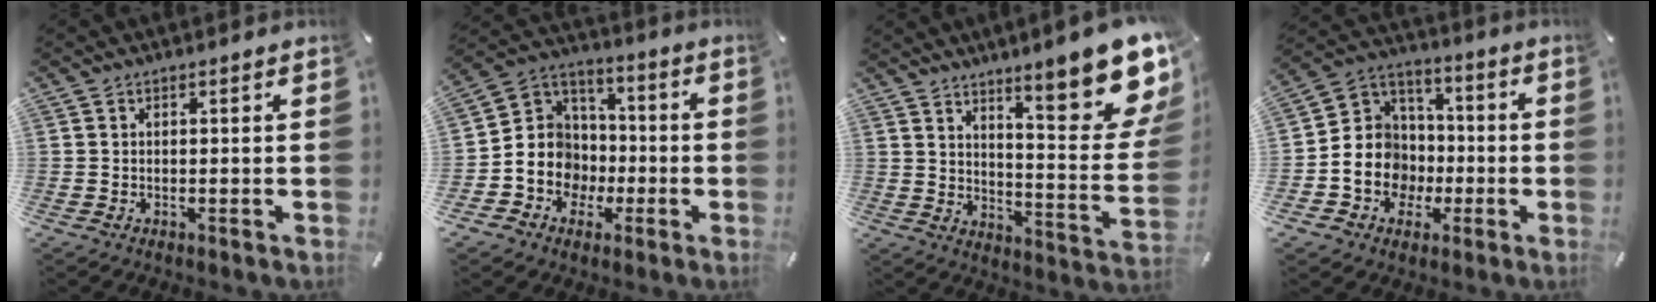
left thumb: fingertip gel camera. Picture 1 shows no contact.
{"total": 12.1, "force": [-3.9, 11.2, 2.3], "torque": [-0.050, 0.013, -0.069]}
{"total": 19.4, "force": [12.8, 5.0, 13.8], "torque": [-0.183, -0.103, 0.203]}
{"total": 13.1, "force": [-3.6, 12.1, 3.3], "torque": [-0.063, 0.016, -0.061]}